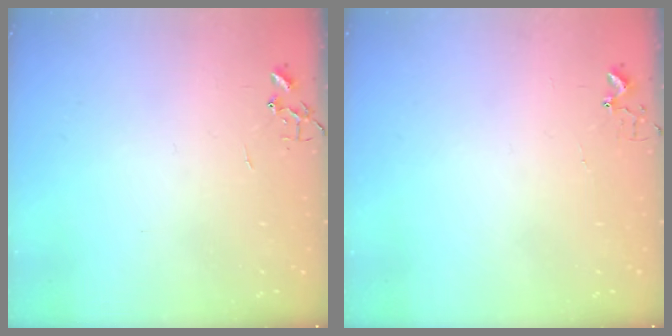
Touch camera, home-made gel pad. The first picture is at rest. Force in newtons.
{"total": 4.2, "press": 4.2, "slide": 0.4}